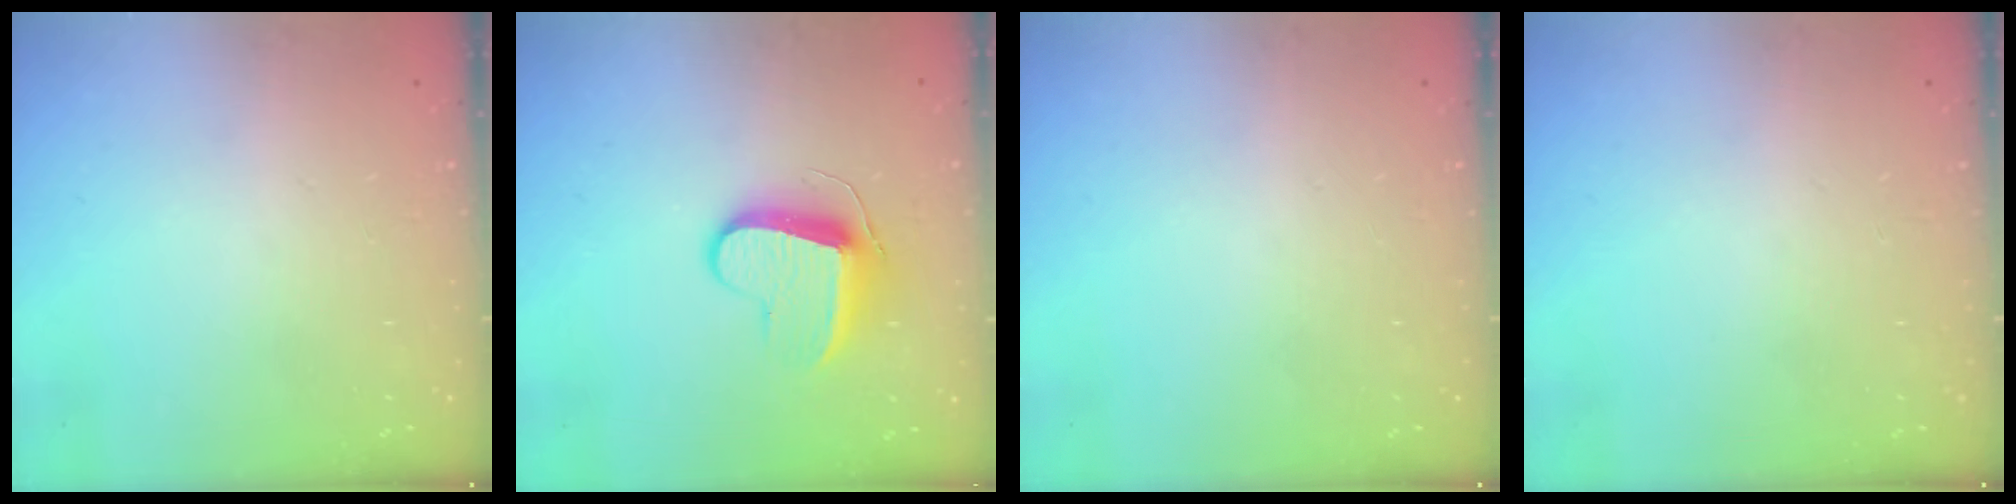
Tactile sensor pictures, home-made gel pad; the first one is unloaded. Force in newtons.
{"total": 9.4, "press": 9.4, "slide": 0.5}
{"total": 0.0}
{"total": 0.0}